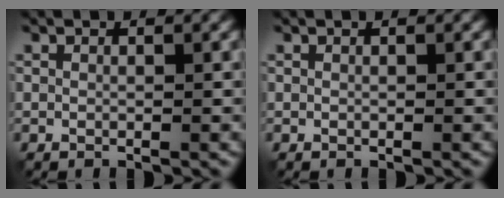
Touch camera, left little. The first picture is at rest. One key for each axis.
{"total": 0.0}